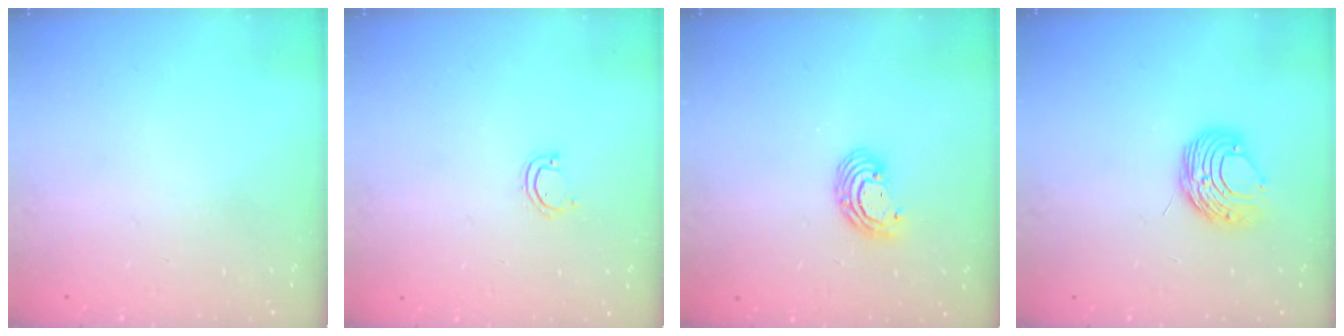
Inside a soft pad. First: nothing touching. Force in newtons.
{"total": 4.3, "press": 4.3, "slide": 0.4}
{"total": 7.2, "press": 7.2, "slide": 1.0}
{"total": 8.8, "press": 8.8, "slide": 0.8}